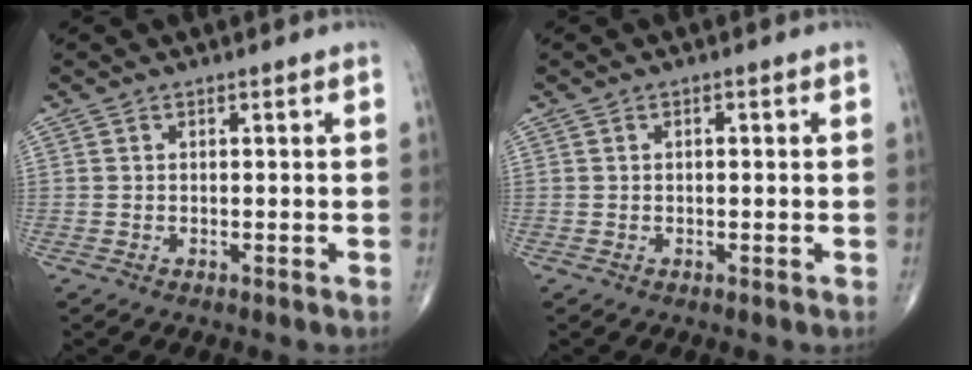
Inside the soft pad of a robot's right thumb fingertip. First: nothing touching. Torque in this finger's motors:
{"motor_torque": [-0.35, 0.16, -0.06, -0.06, 0.02]}